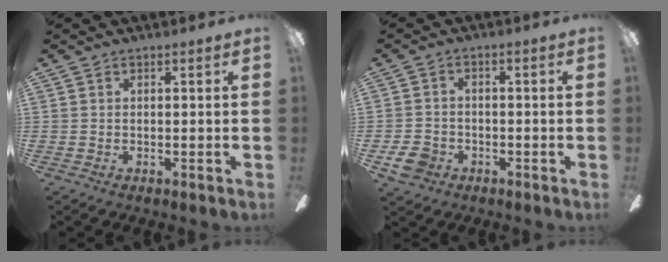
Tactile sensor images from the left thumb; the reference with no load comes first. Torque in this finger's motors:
{"motor_torque": [0.37, 0.75, 0.07, -0.10, -0.01]}